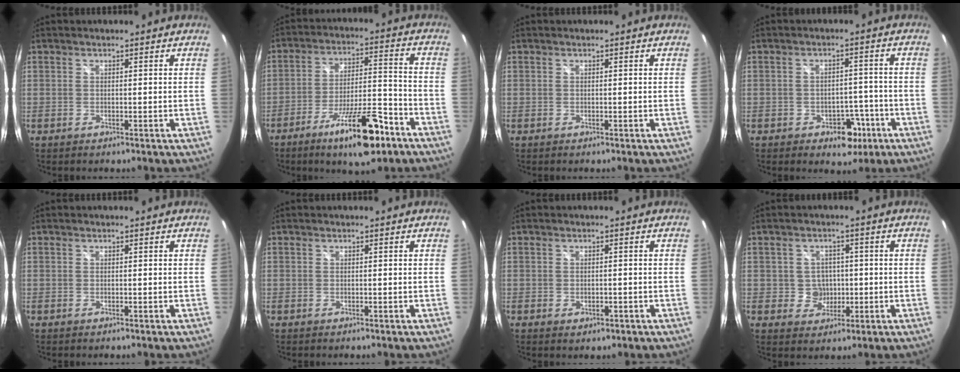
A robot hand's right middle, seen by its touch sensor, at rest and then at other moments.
{"total": 14.8, "force": [-9.5, 3.6, 10.8], "torque": [-0.190, -0.011, -0.148]}
{"total": 0.0}
{"total": 5.7, "force": [-2.9, 4.1, 2.7], "torque": [-0.048, 0.012, -0.026]}
{"total": 0.0}
{"total": 0.0}
{"total": 2.1, "force": [-0.9, 1.5, 1.3], "torque": [-0.022, -0.005, -0.011]}
{"total": 4.5, "force": [-0.4, 4.4, 0.9], "torque": [-0.021, 0.010, 0.003]}